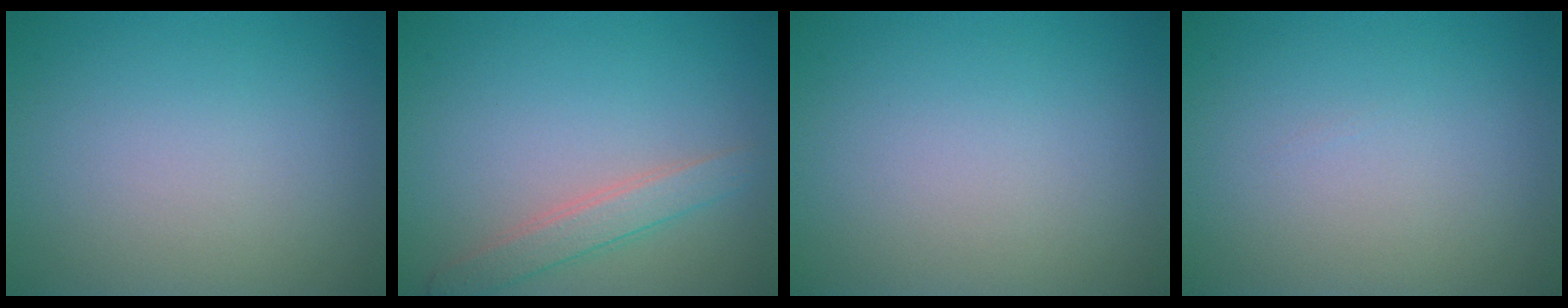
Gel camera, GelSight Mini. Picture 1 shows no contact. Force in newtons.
{"total": 2.4, "press": 2.4, "slide": 0.1}
{"total": 0.0}
{"total": 0.0}